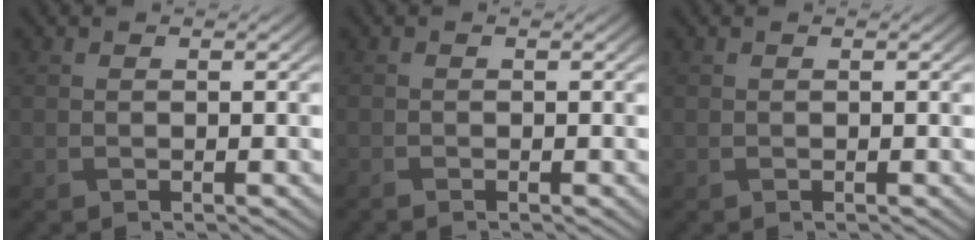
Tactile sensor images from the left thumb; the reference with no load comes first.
{"total": 0.8, "force": [-0.8, 0.1, 0.3], "torque": [-0.007, -0.004, -0.016]}
{"total": 0.0}